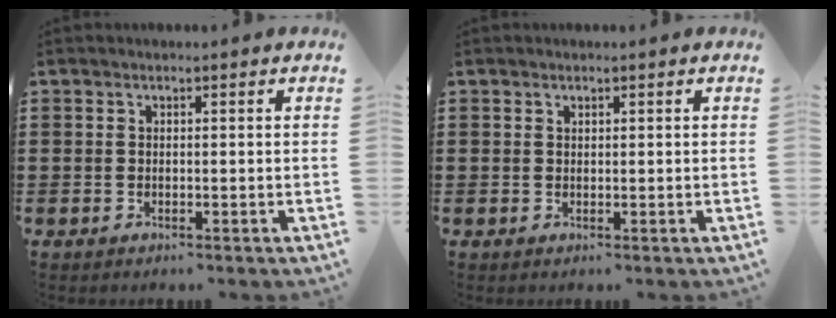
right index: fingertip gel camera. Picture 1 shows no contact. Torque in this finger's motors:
{"motor_torque": [-0.28, 0.26, -0.01, -0.01]}